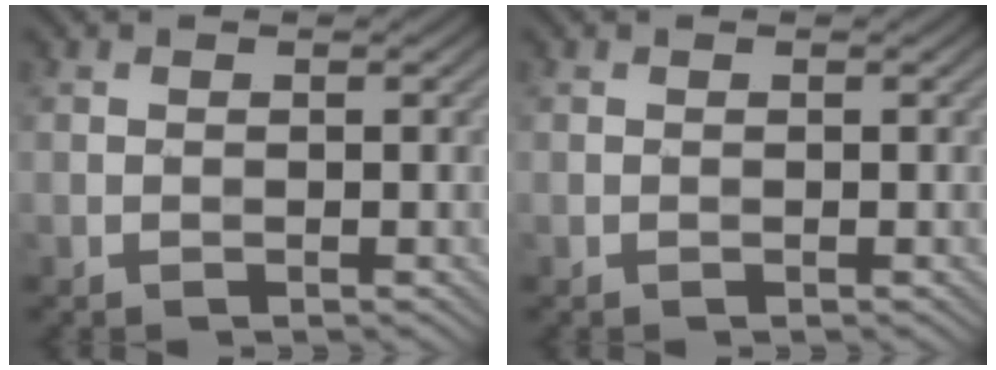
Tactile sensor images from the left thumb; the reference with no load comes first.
{"total": 0.0}